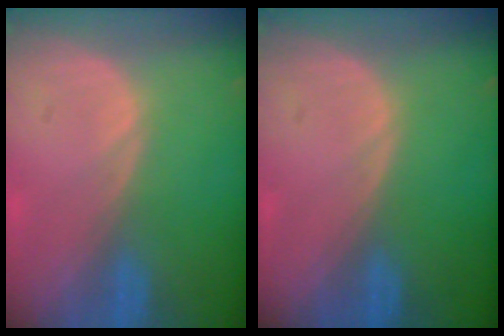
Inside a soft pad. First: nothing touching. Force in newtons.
{"total": 0.0}